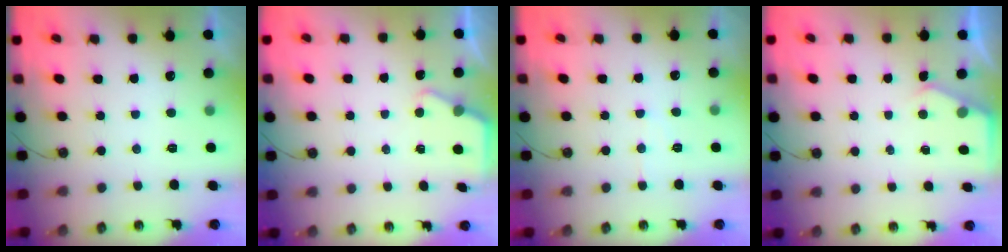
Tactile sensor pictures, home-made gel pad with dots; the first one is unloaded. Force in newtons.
{"total": 2.7, "press": 2.7, "slide": 0.2}
{"total": 5.2, "press": 5.2, "slide": 0.8}
{"total": 3.4, "press": 3.4, "slide": 0.4}